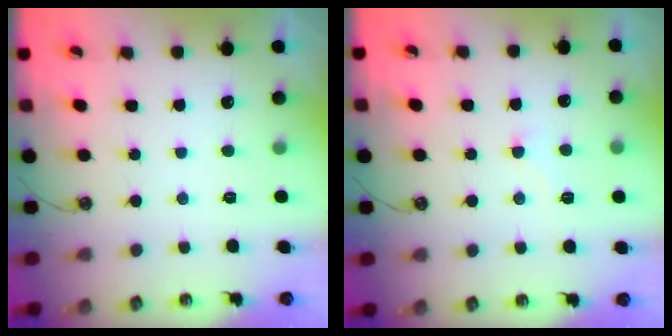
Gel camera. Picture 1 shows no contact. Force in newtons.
{"total": 2.5, "press": 2.5, "slide": 0.4}